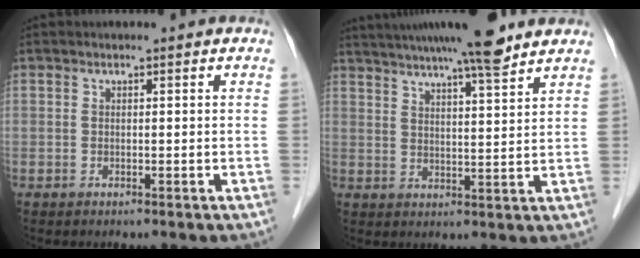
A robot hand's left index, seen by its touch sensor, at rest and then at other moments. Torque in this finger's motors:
{"motor_torque": [0.27, -0.40, 0.77, 0.16]}